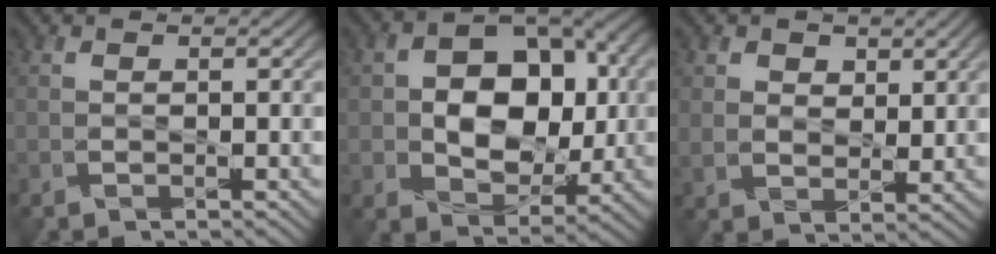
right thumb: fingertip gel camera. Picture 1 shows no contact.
{"total": 11.7, "force": [0.3, 8.4, 8.2], "torque": [-0.131, 0.002, 0.001]}
{"total": 4.1, "force": [2.3, 2.8, 1.8], "torque": [-0.052, -0.011, 0.045]}